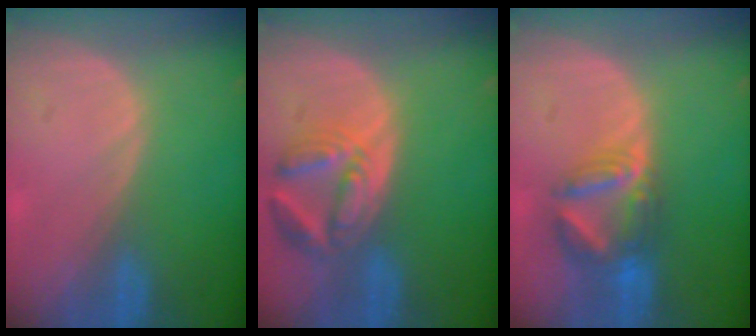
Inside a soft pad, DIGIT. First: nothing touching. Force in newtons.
{"total": 7.7, "press": 6.8, "slide": 3.6}
{"total": 7.0, "press": 6.6, "slide": 2.3}